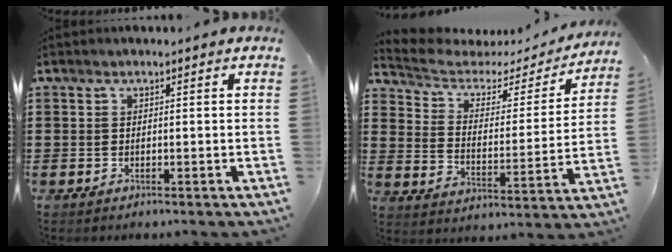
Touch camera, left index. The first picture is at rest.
{"total": 3.9, "force": [2.8, 2.2, 1.4], "torque": [-0.049, -0.019, 0.041]}